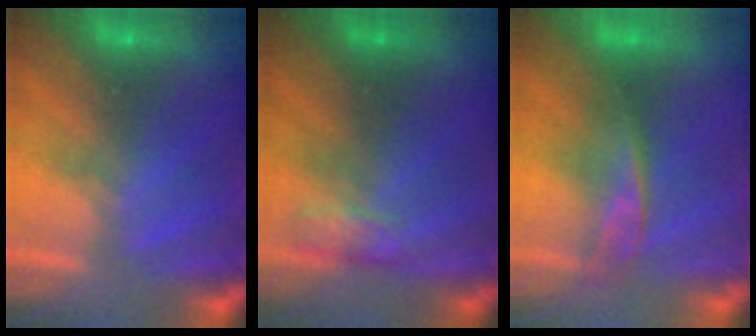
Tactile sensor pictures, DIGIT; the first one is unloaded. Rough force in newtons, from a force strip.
{"total": 2.7}
{"total": 2.2}